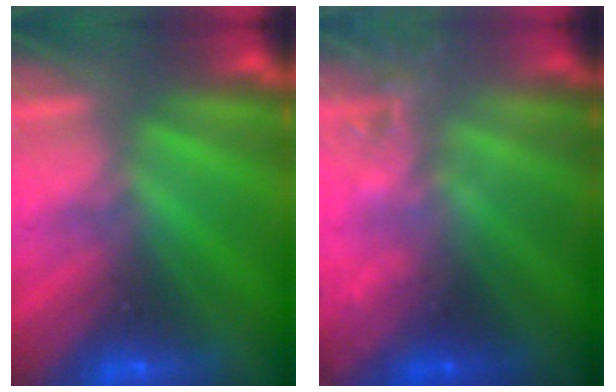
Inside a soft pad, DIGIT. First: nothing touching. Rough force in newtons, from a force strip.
{"total": 2.3}